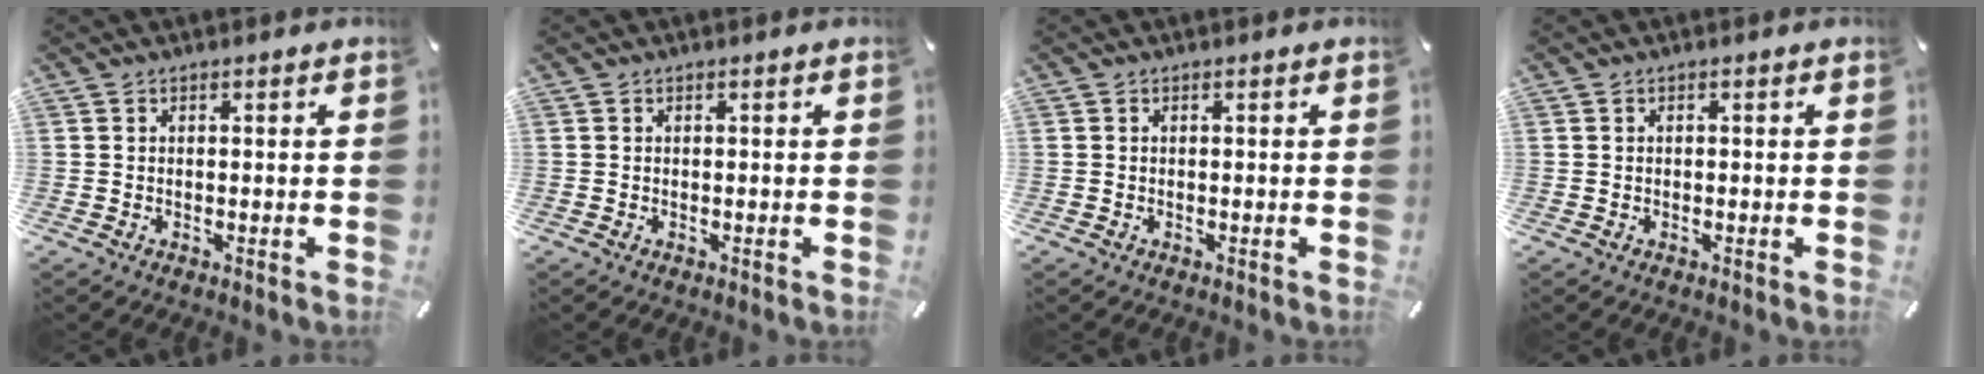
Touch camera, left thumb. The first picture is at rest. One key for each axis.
{"total": 0.0}
{"total": 0.0}
{"total": 0.0}